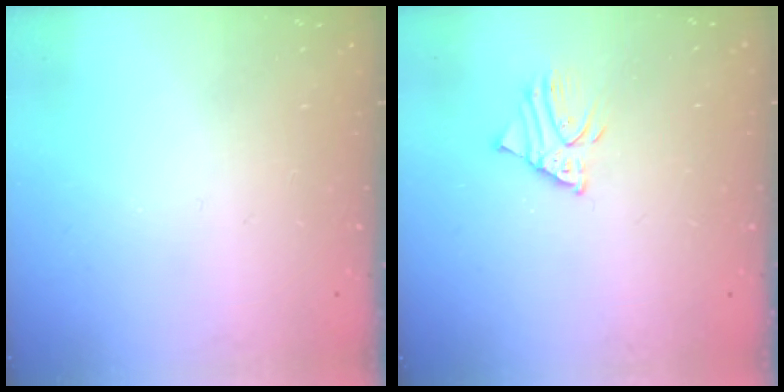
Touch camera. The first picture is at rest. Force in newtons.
{"total": 2.9, "press": 2.9, "slide": 0.2}